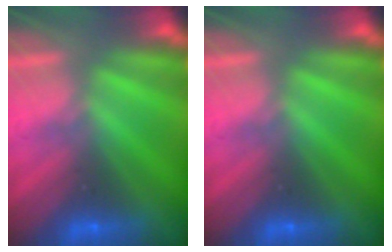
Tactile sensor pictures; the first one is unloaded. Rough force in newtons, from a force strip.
{"total": 0.0}